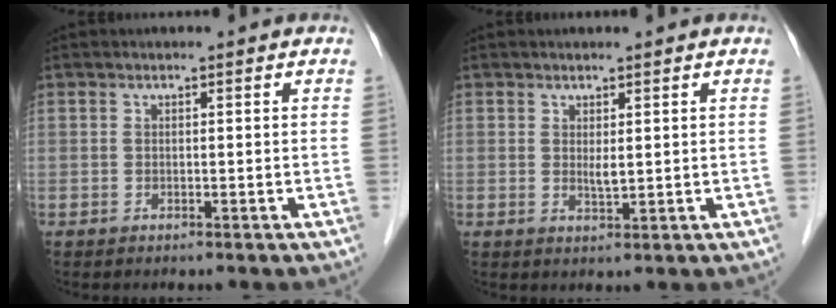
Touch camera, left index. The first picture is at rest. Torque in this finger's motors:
{"motor_torque": [0.20, 0.05, 0.01, 0.03]}